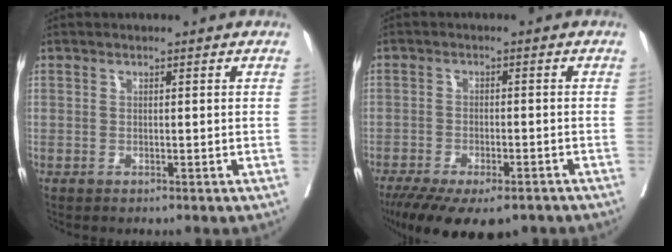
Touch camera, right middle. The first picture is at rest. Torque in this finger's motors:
{"motor_torque": [1.10, -1.04, 0.27, 0.12]}